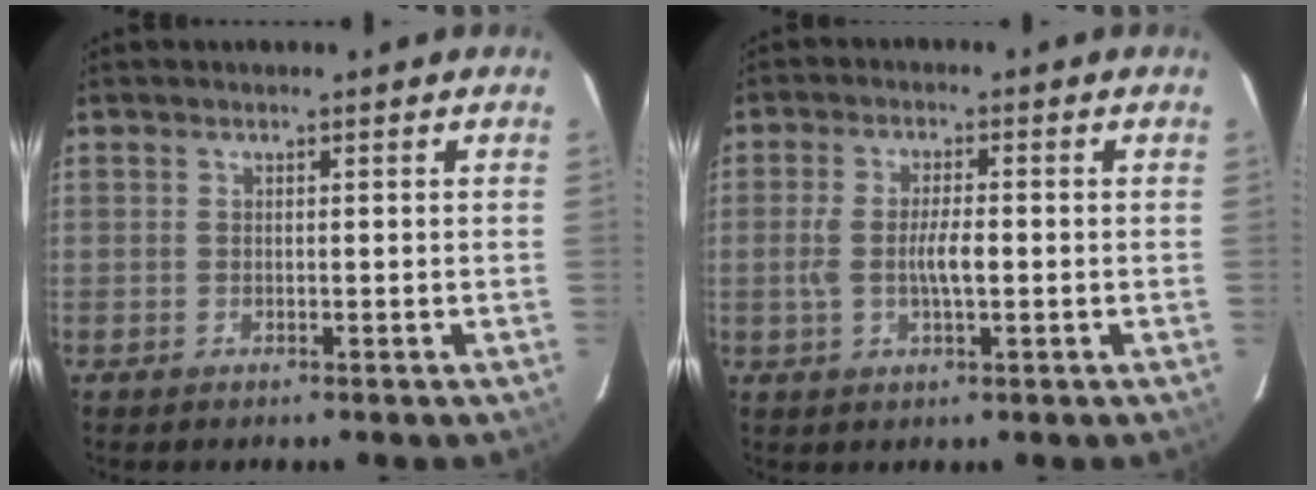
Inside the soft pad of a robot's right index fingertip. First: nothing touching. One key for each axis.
{"total": 5.5, "fx": -0.7, "fy": 1.7, "fz": 5.2, "tx": -0.102, "ty": 0.001, "tz": -0.012}